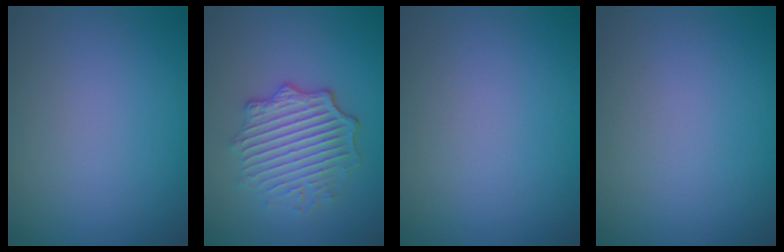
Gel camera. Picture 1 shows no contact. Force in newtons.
{"total": 5.0, "press": 4.1, "slide": 2.9}
{"total": 0.0}
{"total": 0.0}